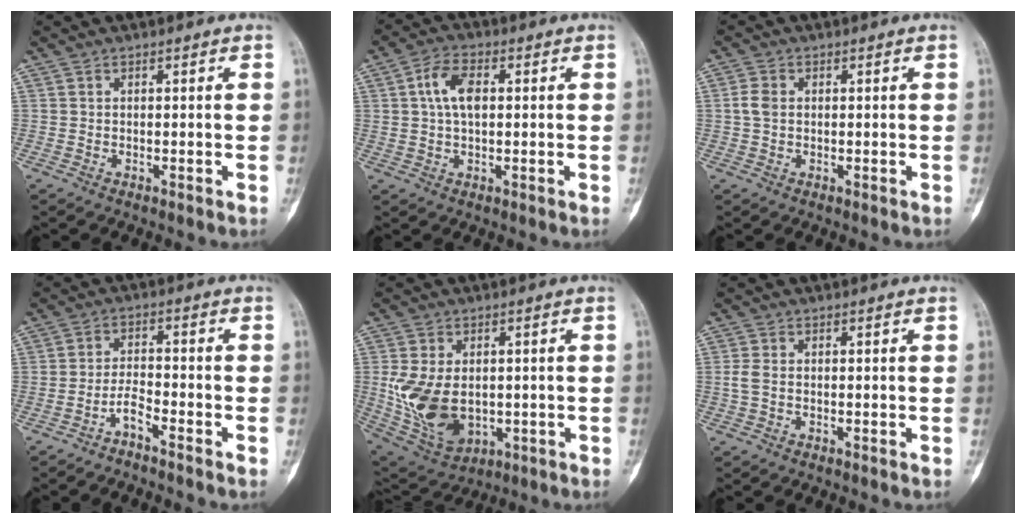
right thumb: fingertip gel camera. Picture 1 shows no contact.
{"total": 6.6, "force": [1.3, 3.6, 5.5], "torque": [-0.102, 0.009, 0.020]}
{"total": 2.8, "force": [0.2, 2.0, 1.9], "torque": [-0.043, 0.005, 0.000]}
{"total": 3.0, "force": [-2.6, 0.3, 1.5], "torque": [-0.029, 0.024, -0.056]}
{"total": 13.8, "force": [-0.7, 9.0, 10.4], "torque": [-0.192, -0.005, 0.016]}
{"total": 2.0, "force": [-0.2, 1.2, 1.6], "torque": [-0.044, 0.000, -0.006]}